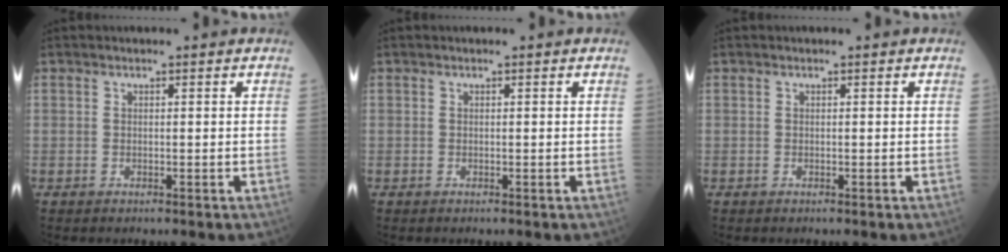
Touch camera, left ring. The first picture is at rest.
{"total": 0.0}
{"total": 0.0}